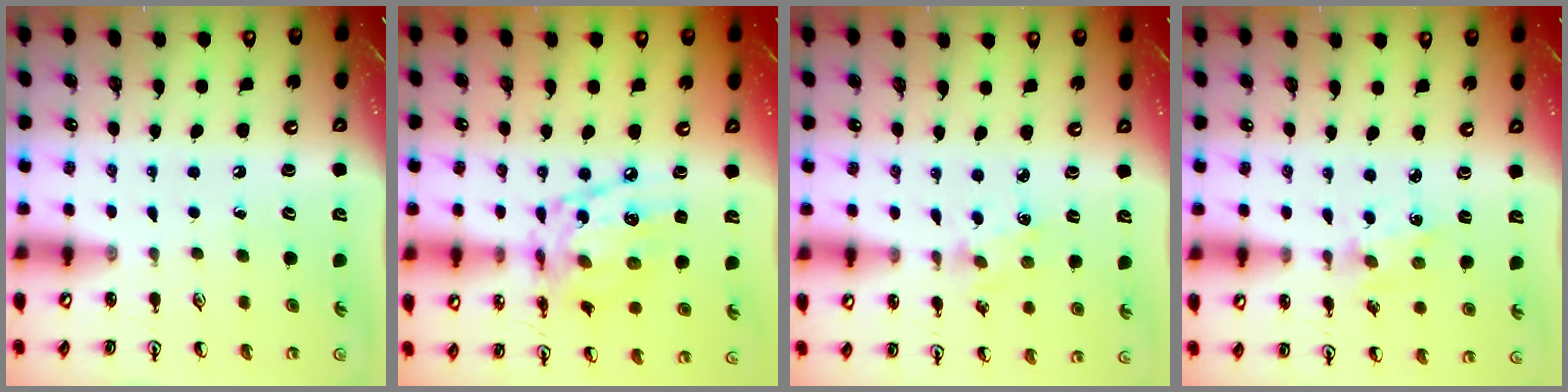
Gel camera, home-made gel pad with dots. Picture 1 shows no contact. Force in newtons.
{"total": 14.0, "press": 14.0, "slide": 0.9}
{"total": 2.0, "press": 2.0, "slide": 0.3}
{"total": 1.1, "press": 1.1, "slide": 0.2}